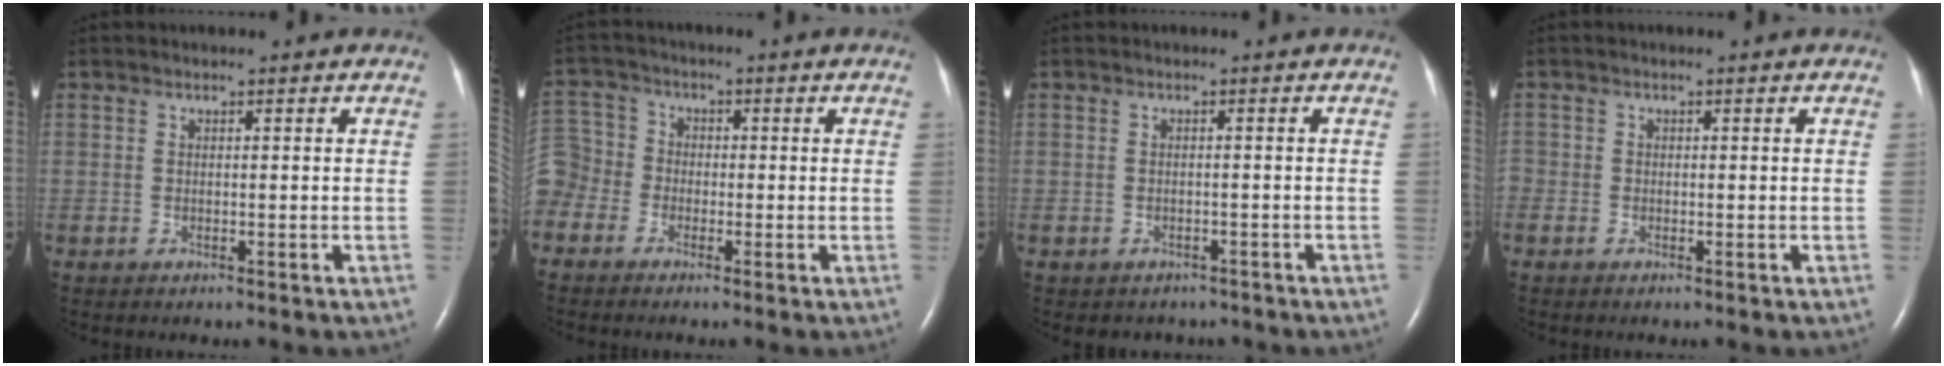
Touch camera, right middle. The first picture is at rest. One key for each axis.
{"total": 8.1, "fx": -3.8, "fy": 6.9, "fz": 1.7, "tx": -0.069, "ty": 0.024, "tz": -0.078}
{"total": 3.3, "fx": -2.7, "fy": 1.8, "fz": 0.1, "tx": -0.004, "ty": 0.011, "tz": -0.031}
{"total": 0.8, "fx": -0.6, "fy": 0.6, "fz": 0.2, "tx": -0.005, "ty": 0.000, "tz": -0.014}